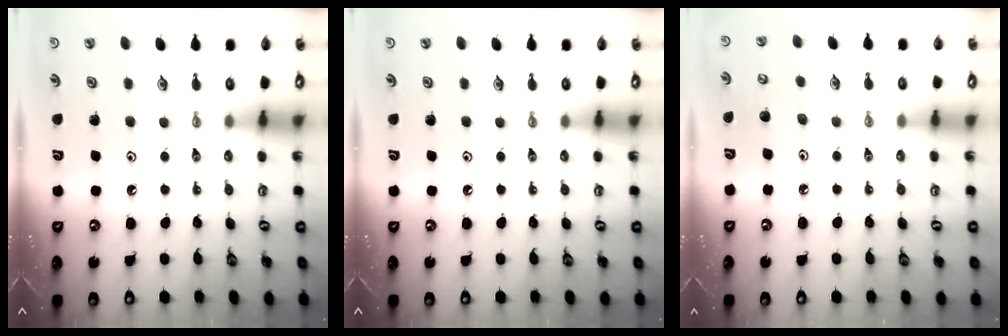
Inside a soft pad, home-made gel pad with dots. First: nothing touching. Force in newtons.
{"total": 0.0}
{"total": 7.3, "press": 7.2, "slide": 1.4}